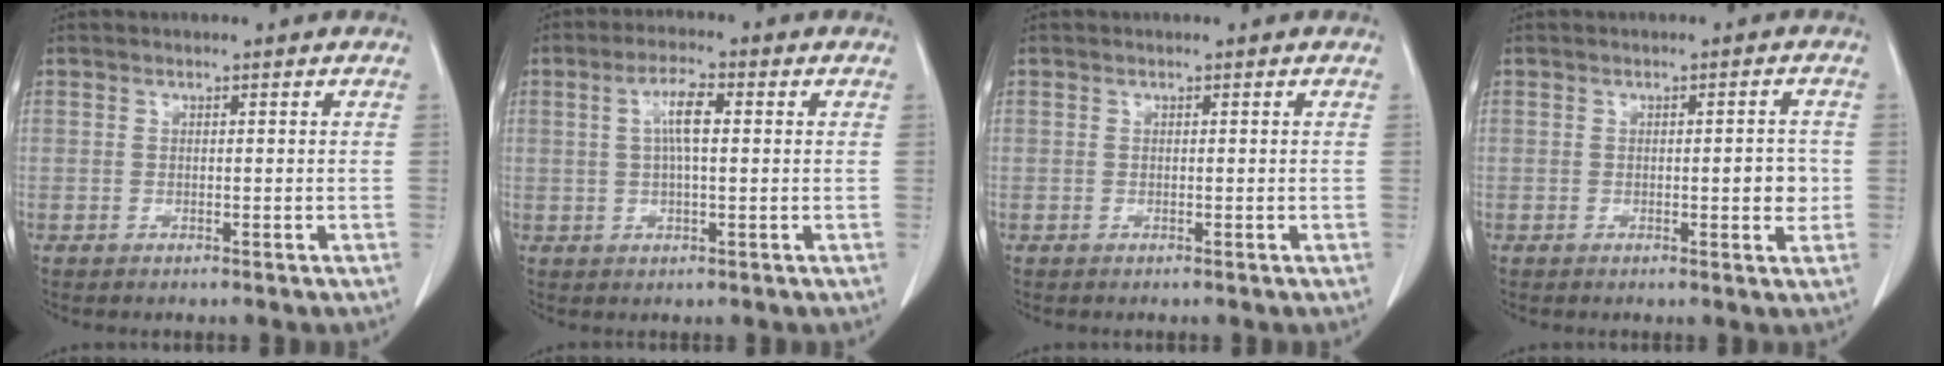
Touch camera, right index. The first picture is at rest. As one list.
[{"total": 5.1, "force": [1.0, 1.0, 5.0], "torque": [-0.093, 0.011, 0.017]}, {"total": 0.0}, {"total": 3.1, "force": [-0.3, 0.9, 2.9], "torque": [-0.039, 0.000, -0.003]}]